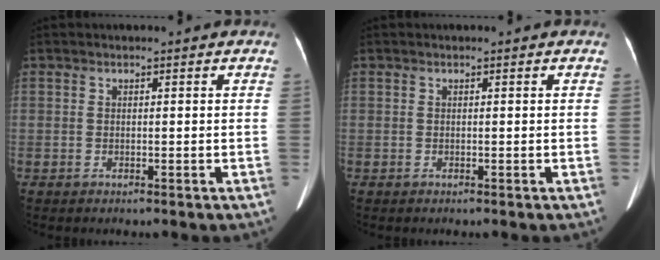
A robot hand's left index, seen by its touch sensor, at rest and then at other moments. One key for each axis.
{"total": 0.0}